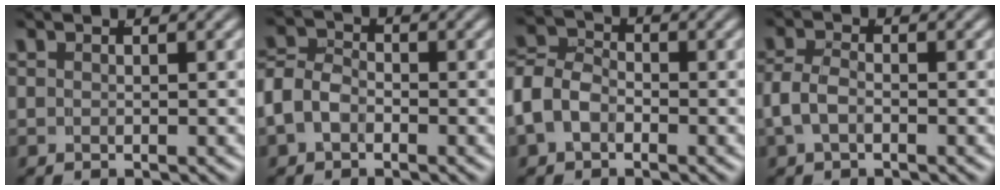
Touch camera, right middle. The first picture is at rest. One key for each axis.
{"total": 4.1, "fx": -1.0, "fy": 3.4, "fz": 2.2, "tx": -0.060, "ty": -0.013, "tz": -0.015}
{"total": 5.5, "fx": -1.2, "fy": 4.6, "fz": 2.8, "tx": -0.074, "ty": -0.015, "tz": -0.020}
{"total": 2.4, "fx": -0.7, "fy": 1.5, "fz": 1.7, "tx": -0.047, "ty": -0.011, "tz": -0.007}